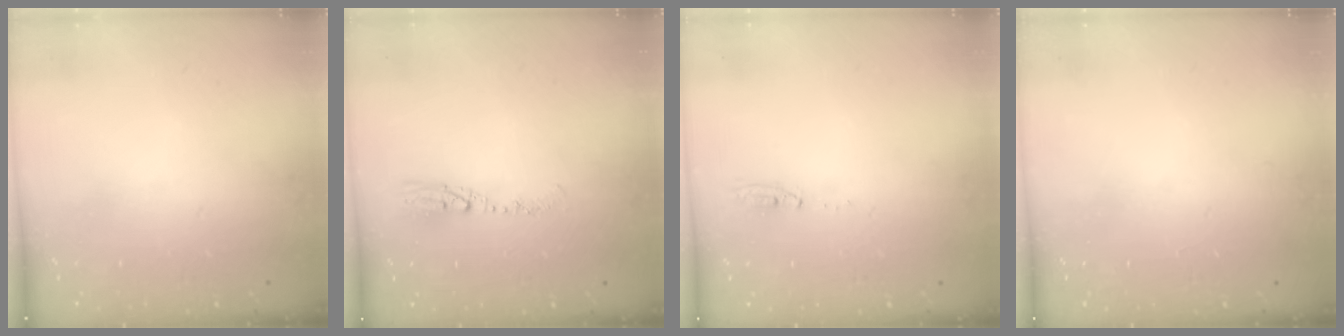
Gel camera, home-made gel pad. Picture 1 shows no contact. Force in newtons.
{"total": 6.3, "press": 6.0, "slide": 1.7}
{"total": 4.1, "press": 3.1, "slide": 2.6}
{"total": 0.0}